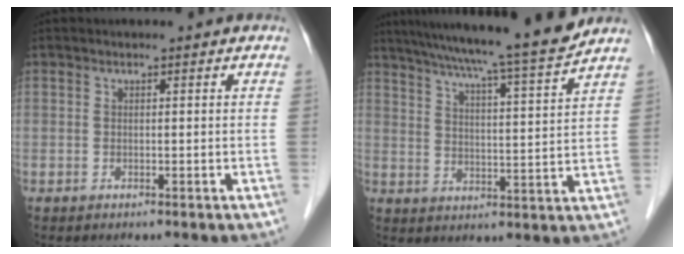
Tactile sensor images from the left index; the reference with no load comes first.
{"total": 16.7, "force": [14.8, -1.4, 7.7], "torque": [-0.130, -0.021, 0.209]}